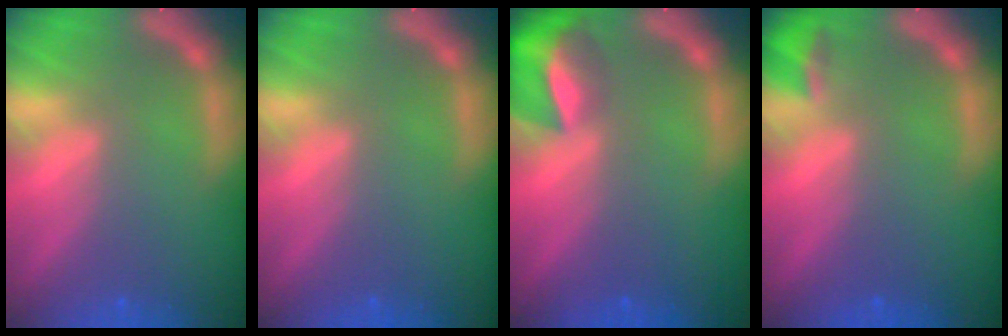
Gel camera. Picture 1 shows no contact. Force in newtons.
{"total": 0.0}
{"total": 6.4}
{"total": 1.9}